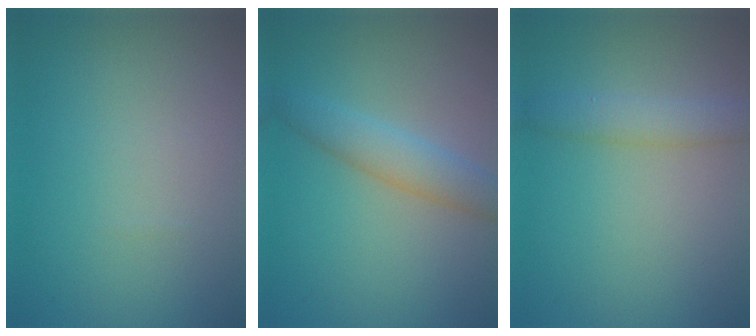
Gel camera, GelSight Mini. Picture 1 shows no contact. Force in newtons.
{"total": 3.3, "press": 3.3, "slide": 0.1}
{"total": 2.7, "press": 2.7, "slide": 0.2}